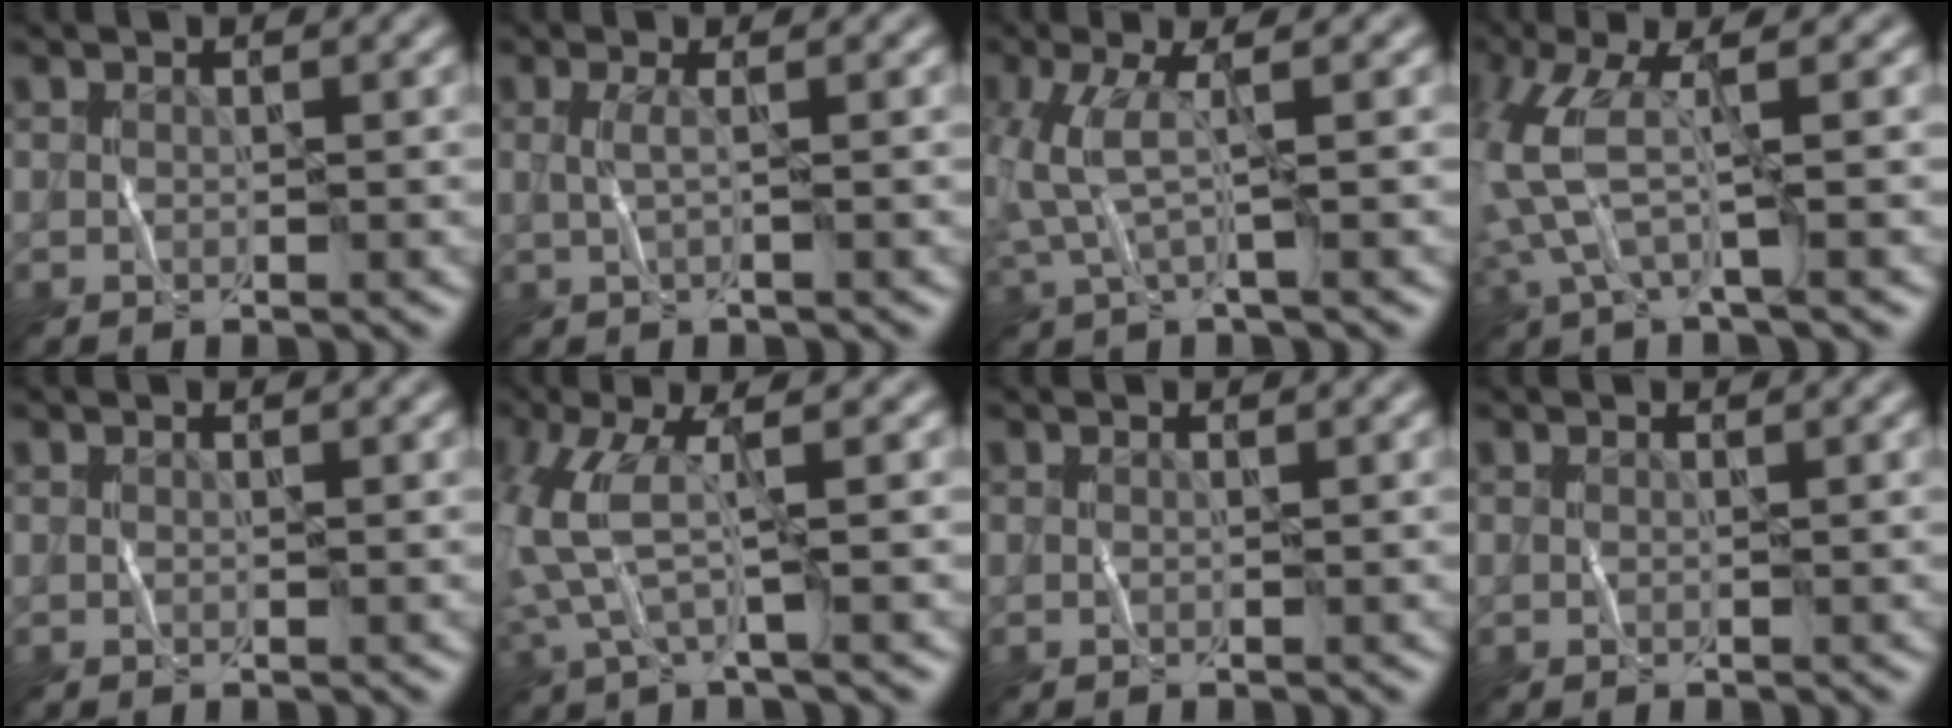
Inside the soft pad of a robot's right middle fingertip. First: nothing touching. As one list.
[{"total": 1.2, "force": [-0.1, 0.1, 1.1], "torque": [-0.022, -0.003, -0.004]}, {"total": 3.6, "force": [-0.1, 0.8, 3.6], "torque": [-0.098, 0.002, -0.004]}, {"total": 5.8, "force": [-0.2, 1.5, 5.6], "torque": [-0.152, 0.003, -0.009]}, {"total": 0.0}, {"total": 5.1, "force": [0.2, 1.2, 4.9], "torque": [-0.133, 0.000, 0.001]}, {"total": 0.0}, {"total": 0.0}]